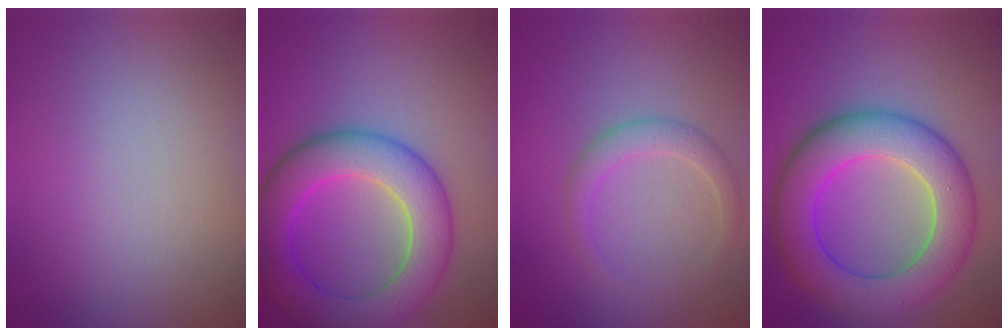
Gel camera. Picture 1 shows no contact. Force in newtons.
{"total": 8.2, "press": 8.2, "slide": 0.3}
{"total": 2.2, "press": 2.2, "slide": 0.1}
{"total": 9.3, "press": 9.3, "slide": 0.4}